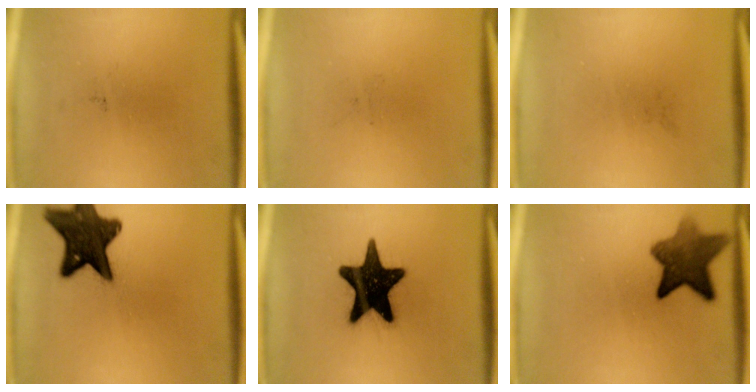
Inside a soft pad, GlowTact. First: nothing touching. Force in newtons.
{"total": 0.0}
{"total": 0.0}
{"total": 14.2}
{"total": 19.1}
{"total": 9.0}